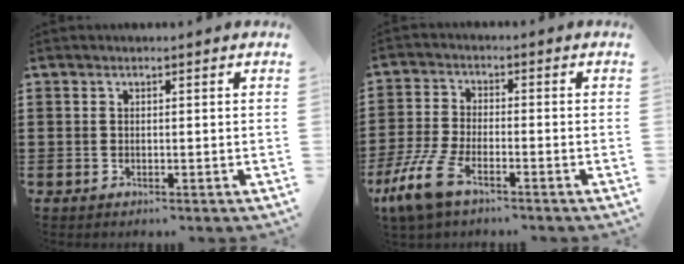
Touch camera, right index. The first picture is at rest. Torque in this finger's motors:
{"motor_torque": [0.49, -0.35, 0.48, 0.12]}